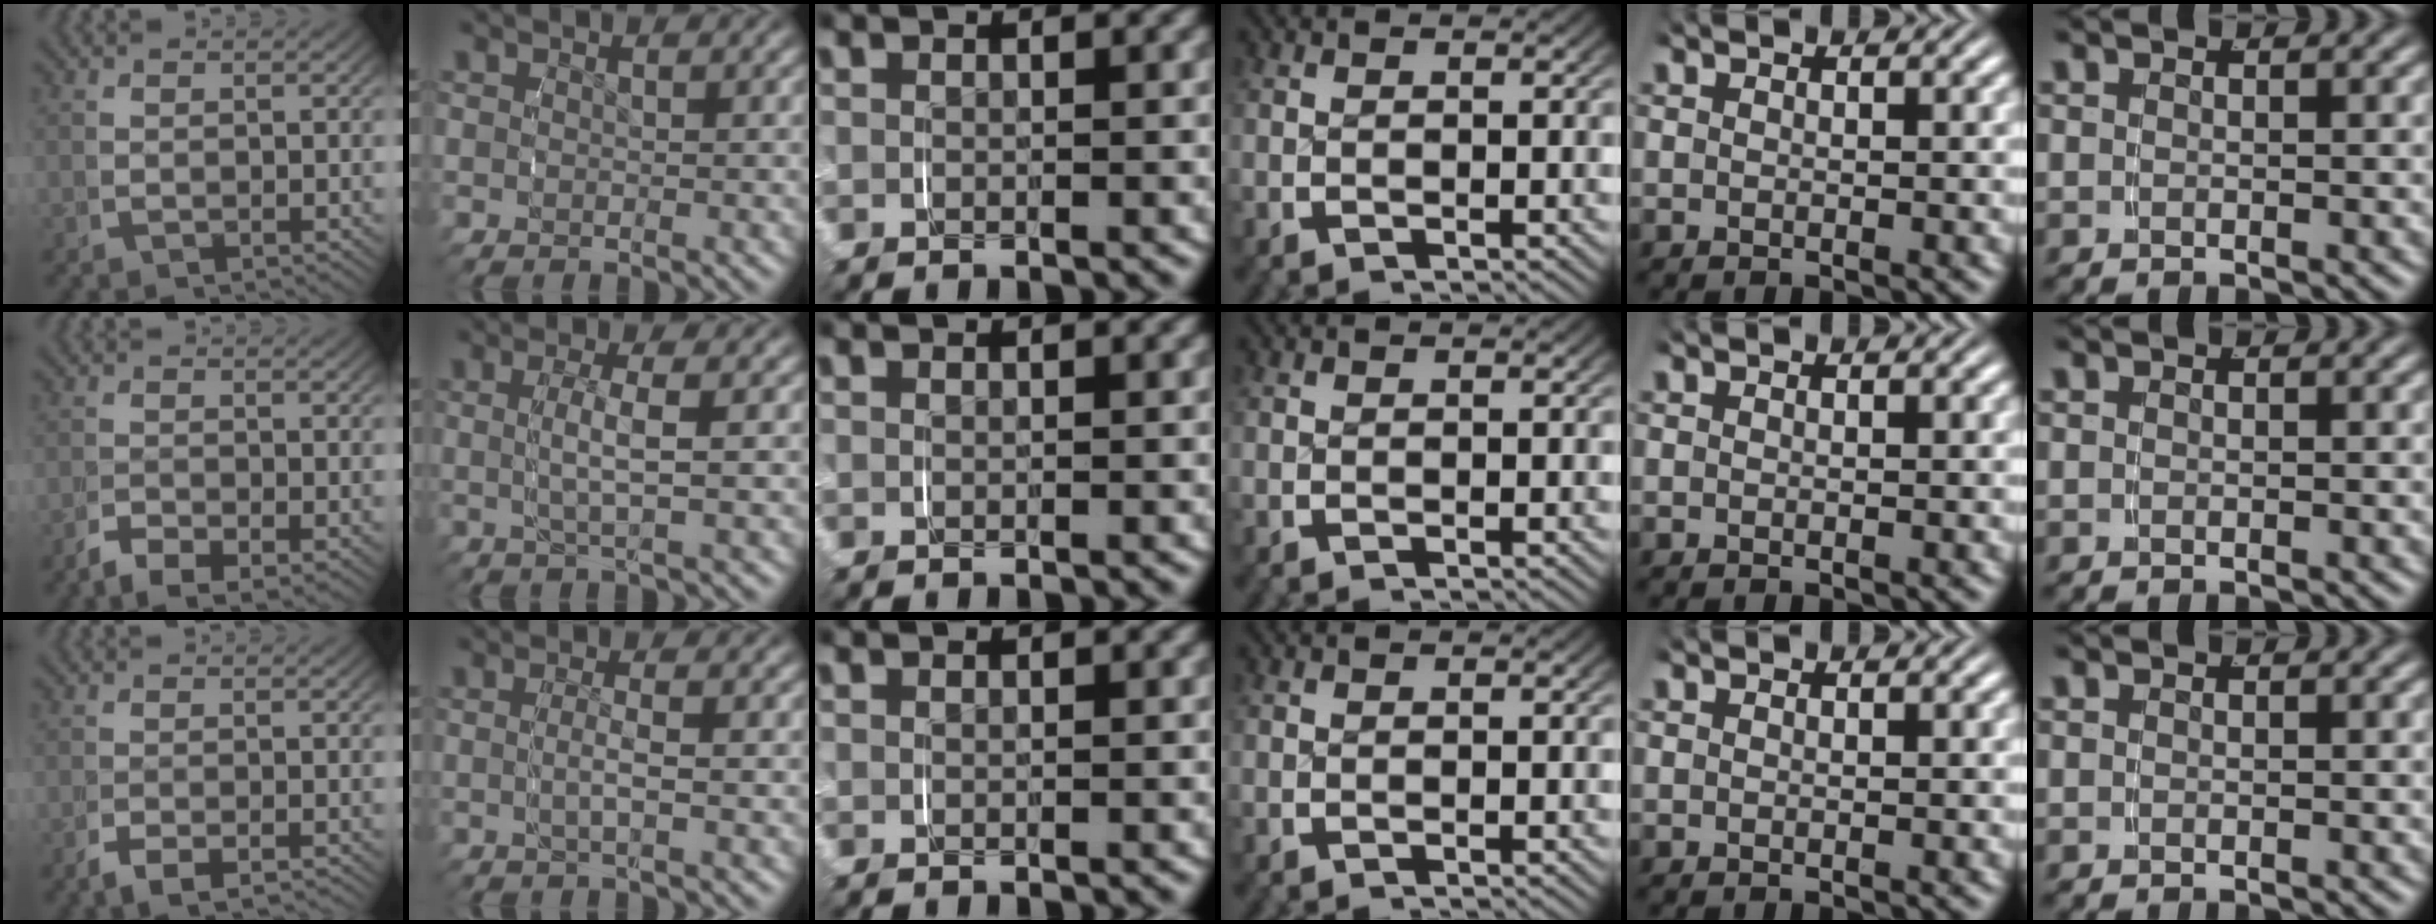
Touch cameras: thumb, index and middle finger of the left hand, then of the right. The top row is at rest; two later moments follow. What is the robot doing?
{"motion": "grasp_and_lifting", "object": "map"}